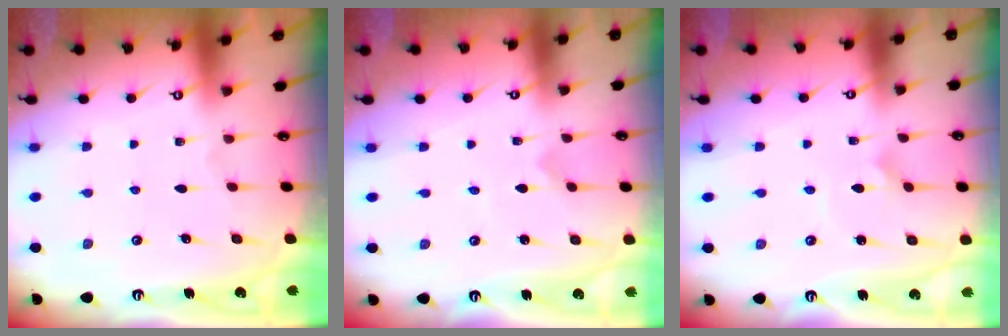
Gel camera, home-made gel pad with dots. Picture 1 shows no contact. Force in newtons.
{"total": 0.0}
{"total": 2.2, "press": 2.2, "slide": 0.1}